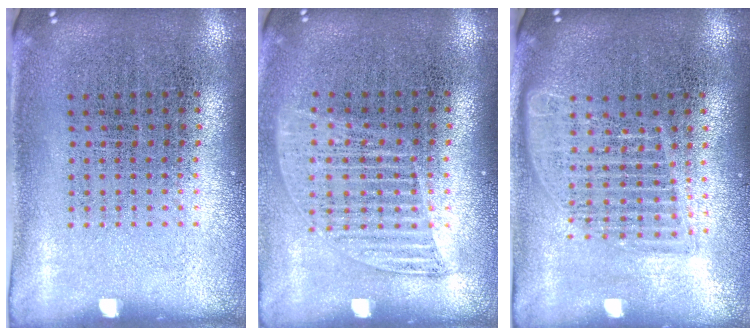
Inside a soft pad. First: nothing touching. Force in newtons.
{"total": 1.2, "press": 1.1, "slide": 0.6}
{"total": 1.6, "press": 1.4, "slide": 0.8}